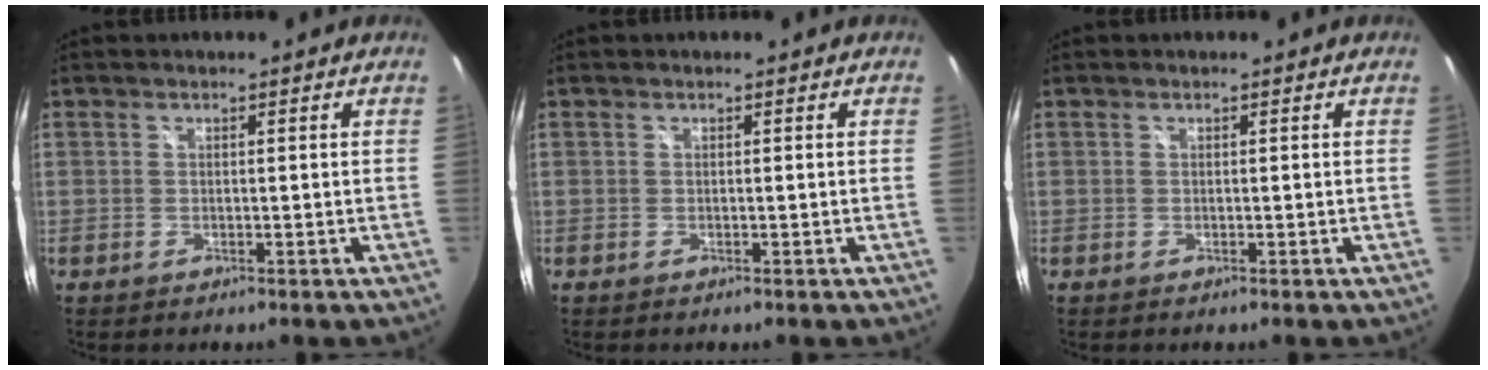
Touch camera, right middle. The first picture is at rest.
{"total": 0.0}
{"total": 0.0}